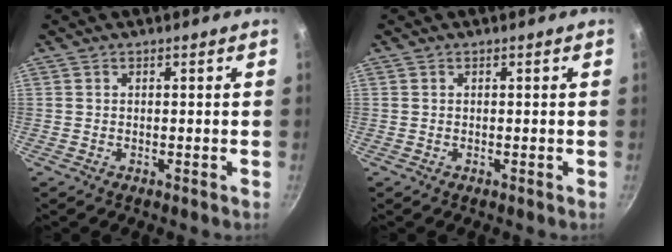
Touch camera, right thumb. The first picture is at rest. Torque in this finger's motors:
{"motor_torque": [0.00, 0.00, 0.00, 0.00, 0.00]}